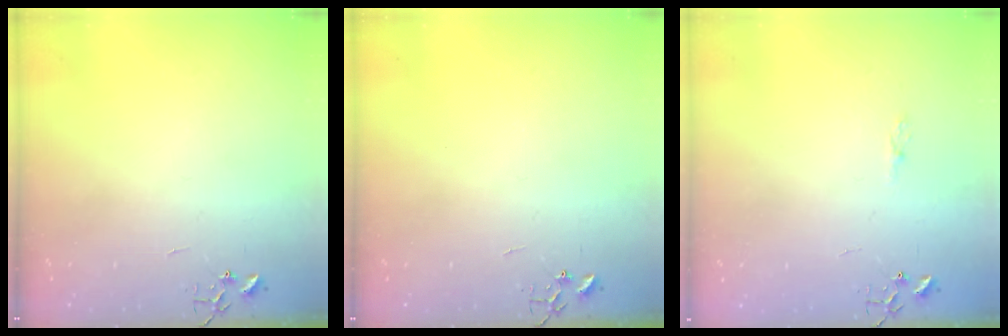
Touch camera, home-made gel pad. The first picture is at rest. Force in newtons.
{"total": 0.0}
{"total": 3.3, "press": 3.3, "slide": 0.4}